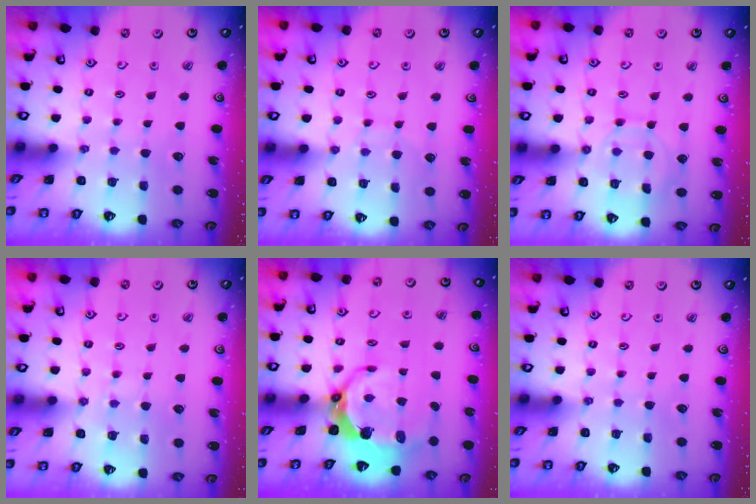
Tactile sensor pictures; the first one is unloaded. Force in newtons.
{"total": 6.6, "press": 6.6, "slide": 0.5}
{"total": 9.7, "press": 9.7, "slide": 0.7}
{"total": 7.0, "press": 7.0, "slide": 0.5}
{"total": 8.3, "press": 6.9, "slide": 4.6}
{"total": 0.0}